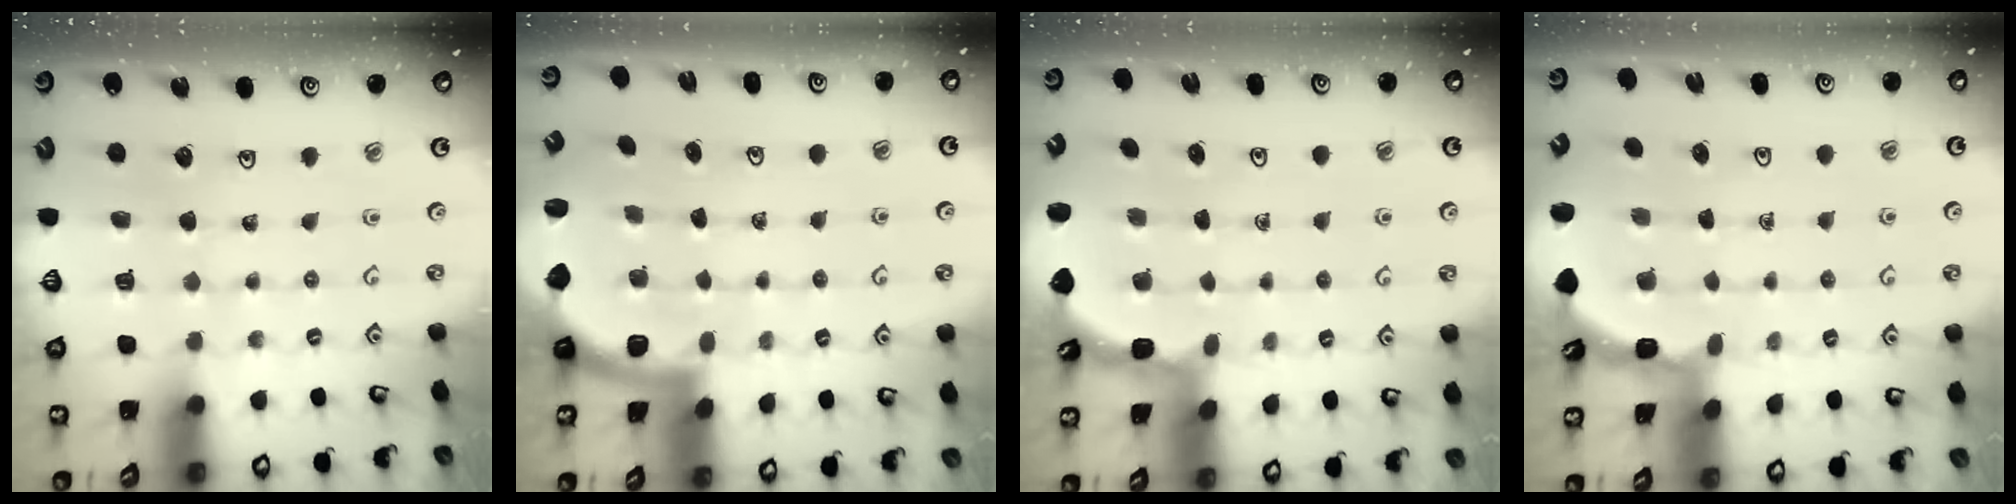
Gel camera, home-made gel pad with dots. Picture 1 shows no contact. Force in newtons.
{"total": 2.0, "press": 2.0, "slide": 0.5}
{"total": 2.1, "press": 2.1, "slide": 0.2}
{"total": 2.2, "press": 2.2, "slide": 0.4}